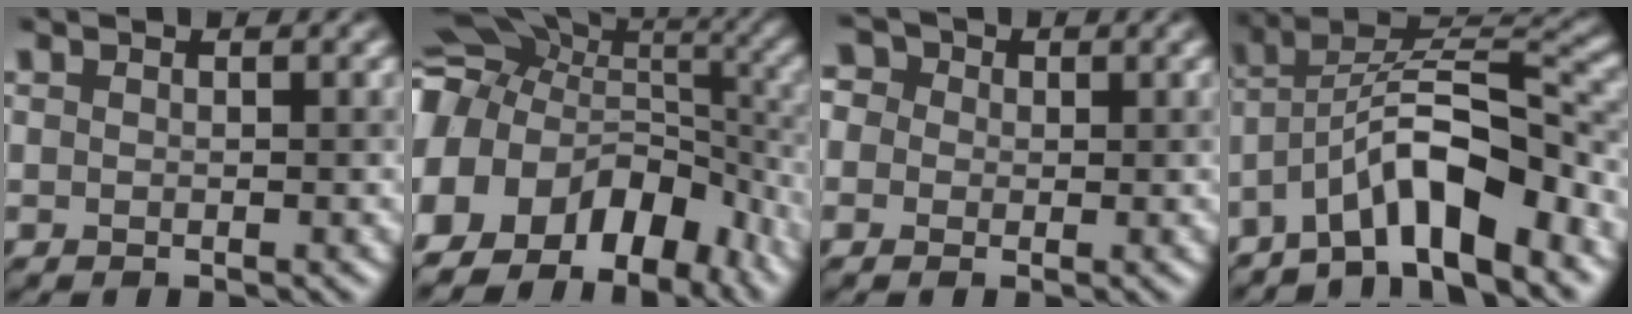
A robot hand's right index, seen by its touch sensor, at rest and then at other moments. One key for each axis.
{"total": 12.9, "fx": -3.9, "fy": 9.2, "fz": 8.1, "tx": -0.164, "ty": 0.017, "tz": -0.062}
{"total": 3.7, "fx": 1.1, "fy": 3.3, "fz": 1.4, "tx": -0.017, "ty": 0.035, "tz": -0.012}
{"total": 8.6, "fx": -5.1, "fy": 2.6, "fz": 6.5, "tx": -0.087, "ty": 0.029, "tz": -0.093}